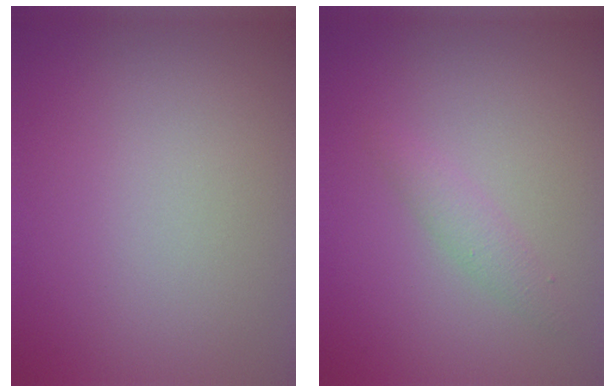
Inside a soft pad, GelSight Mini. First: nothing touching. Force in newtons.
{"total": 1.4, "press": 1.4, "slide": 0.1}